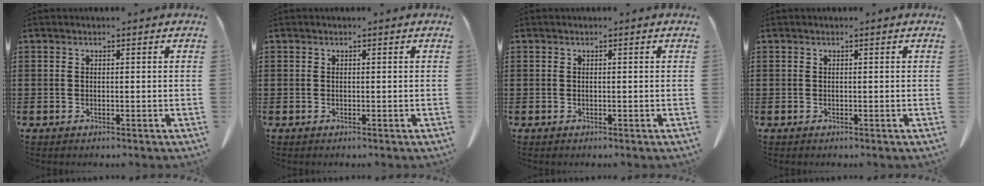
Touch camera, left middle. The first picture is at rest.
{"total": 0.0}
{"total": 0.0}
{"total": 0.0}